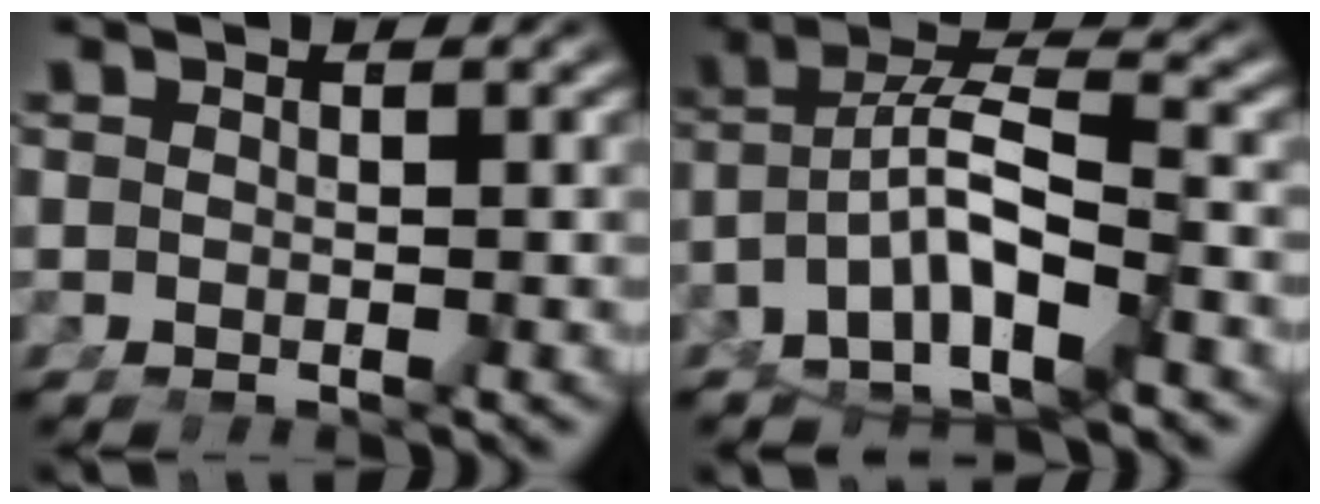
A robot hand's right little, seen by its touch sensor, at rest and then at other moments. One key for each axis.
{"total": 7.7, "fx": -1.6, "fy": 5.0, "fz": 5.6, "tx": -0.098, "ty": -0.019, "tz": -0.020}